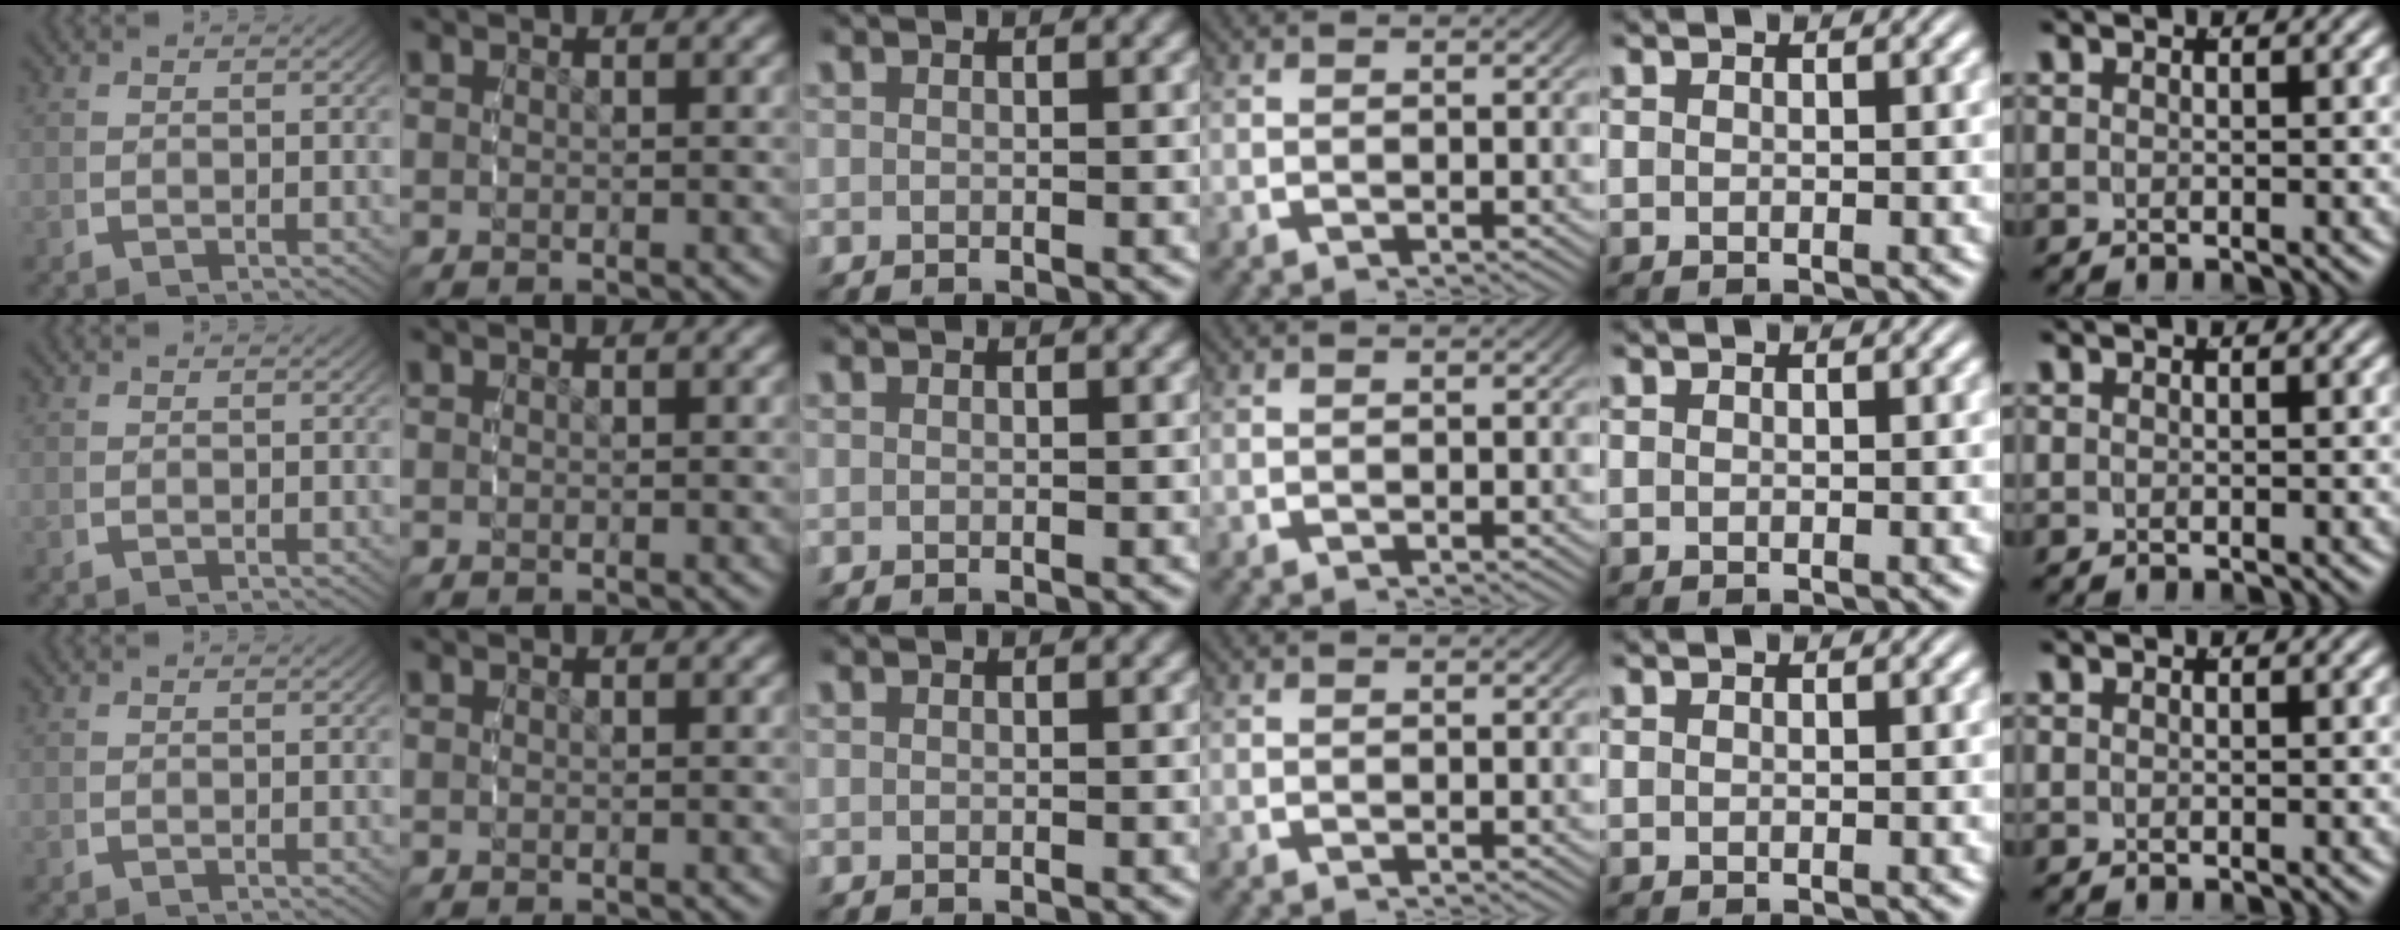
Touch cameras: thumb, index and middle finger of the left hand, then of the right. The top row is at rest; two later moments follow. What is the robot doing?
{"motion": "reach", "object": "napkin"}